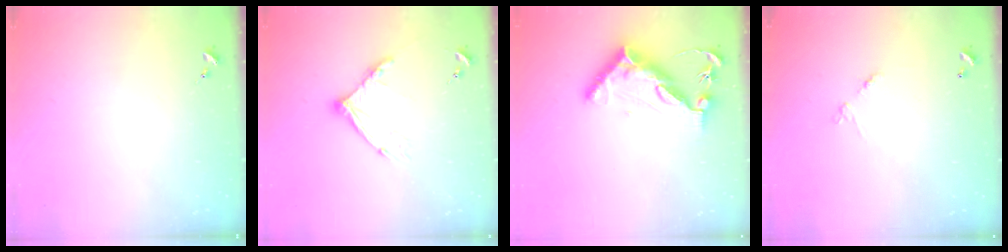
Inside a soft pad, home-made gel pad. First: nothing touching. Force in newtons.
{"total": 12.8, "press": 12.7, "slide": 1.2}
{"total": 12.2, "press": 12.1, "slide": 0.7}
{"total": 5.9, "press": 5.9, "slide": 0.4}